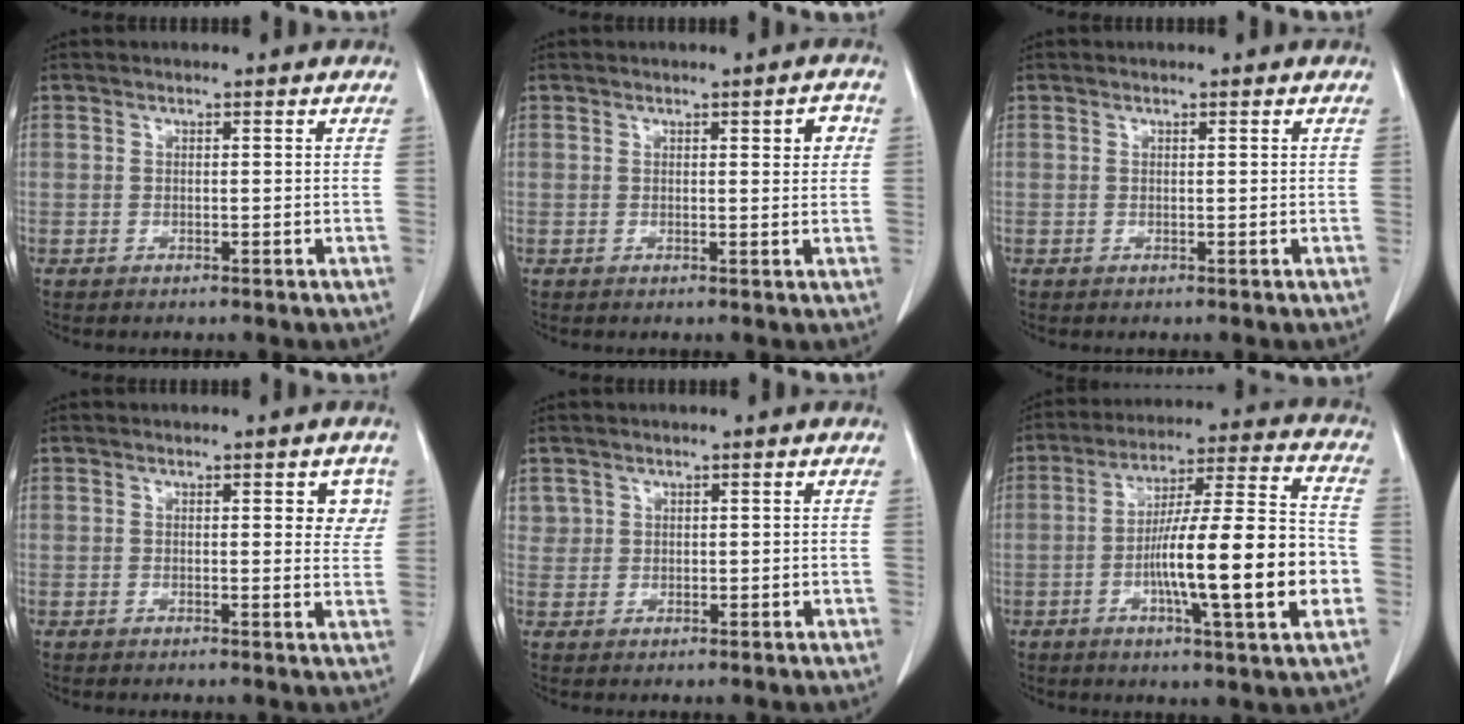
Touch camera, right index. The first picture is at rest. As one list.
[{"total": 2.7, "force": [0.9, 0.7, 2.4], "torque": [-0.028, 0.000, 0.009]}, {"total": 0.0}, {"total": 4.0, "force": [1.5, 1.4, 3.4], "torque": [-0.031, -0.002, 0.011]}, {"total": 1.9, "force": [1.1, 1.6, 0.0], "torque": [0.014, 0.003, 0.018]}, {"total": 18.5, "force": [-3.7, 1.3, 18.0], "torque": [-0.288, 0.008, -0.056]}]